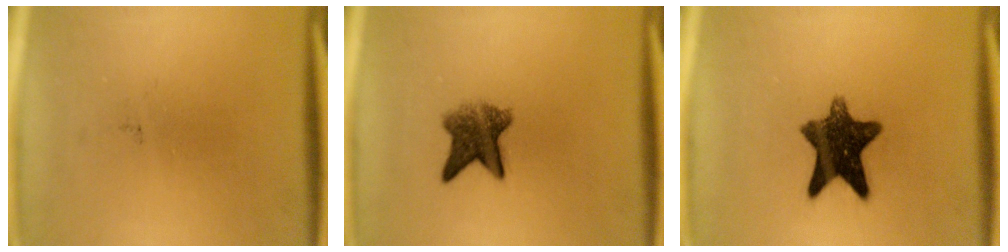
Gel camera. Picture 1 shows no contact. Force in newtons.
{"total": 5.9}
{"total": 10.8}